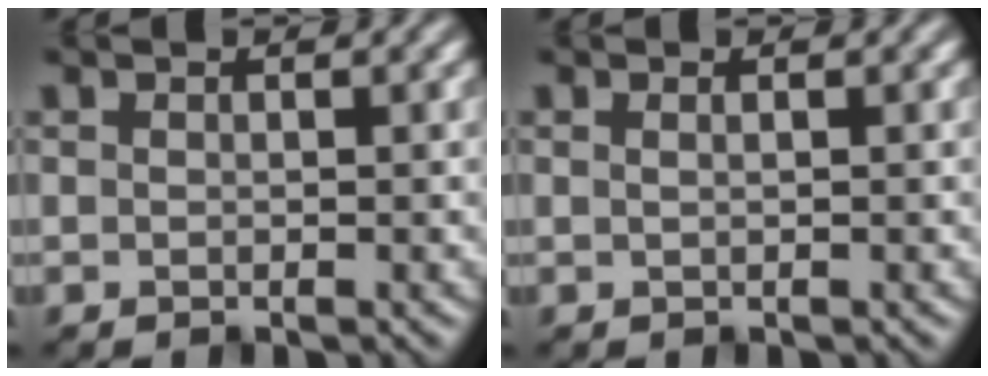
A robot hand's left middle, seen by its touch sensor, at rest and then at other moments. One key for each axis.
{"total": 0.8, "fx": 0.3, "fy": 0.5, "fz": 0.6, "tx": -0.003, "ty": -0.002, "tz": -0.004}